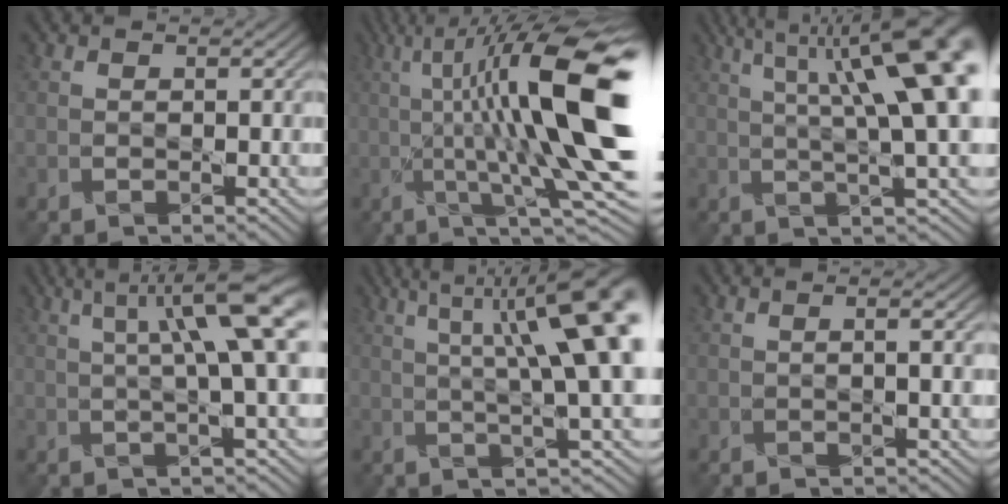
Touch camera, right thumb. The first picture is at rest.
{"total": 17.7, "force": [1.8, 4.1, 17.1], "torque": [-0.265, 0.025, 0.038]}
{"total": 14.0, "force": [4.7, 2.9, 12.8], "torque": [-0.170, 0.027, 0.073]}
{"total": 8.1, "force": [2.2, 0.8, 7.8], "torque": [-0.114, 0.026, 0.031]}
{"total": 12.6, "force": [3.4, 2.5, 11.9], "torque": [-0.152, 0.024, 0.053]}
{"total": 1.2, "force": [0.1, -0.2, 1.1], "torque": [-0.022, 0.006, 0.001]}